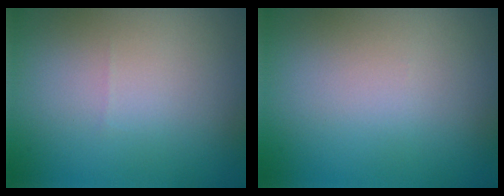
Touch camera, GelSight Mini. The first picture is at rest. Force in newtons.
{"total": 0.0}